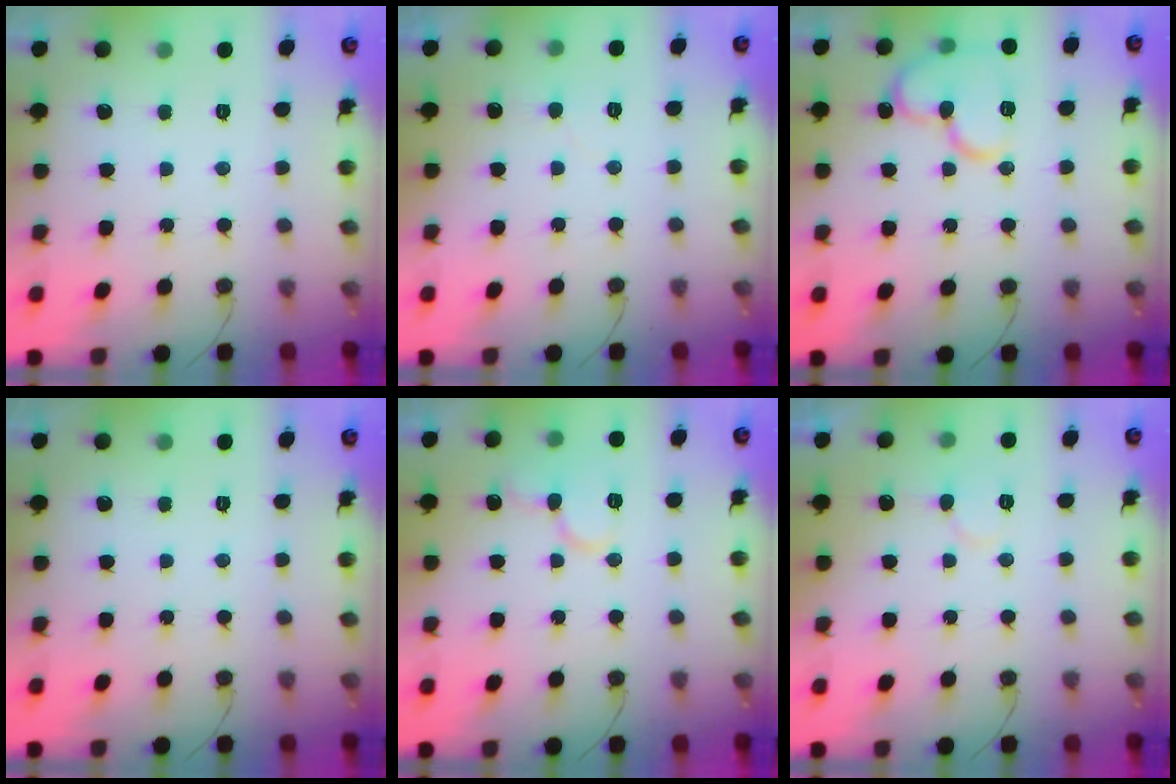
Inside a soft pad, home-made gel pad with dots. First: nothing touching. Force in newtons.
{"total": 4.7, "press": 4.7, "slide": 0.3}
{"total": 13.3, "press": 13.2, "slide": 1.8}
{"total": 0.0}
{"total": 10.2, "press": 10.1, "slide": 1.3}
{"total": 6.3, "press": 6.3, "slide": 0.5}